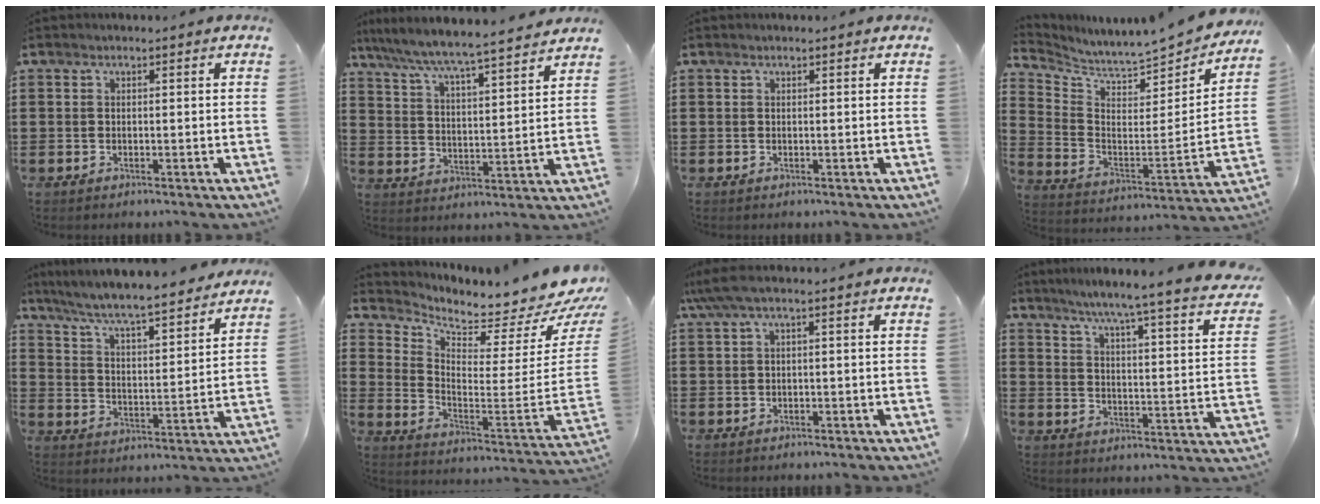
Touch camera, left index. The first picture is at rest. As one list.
[{"total": 5.8, "force": [5.5, -0.5, 1.9], "torque": [-0.062, -0.039, 0.090]}, {"total": 0.0}, {"total": 4.7, "force": [4.6, 0.4, 1.0], "torque": [-0.040, -0.057, 0.070]}, {"total": 6.2, "force": [5.8, -0.1, 2.2], "torque": [-0.070, -0.044, 0.094]}, {"total": 4.1, "force": [3.8, 0.9, 1.2], "torque": [-0.035, -0.066, 0.057]}, {"total": 3.0, "force": [-0.1, 0.5, 3.0], "torque": [-0.067, -0.008, -0.006]}, {"total": 5.1, "force": [4.3, -1.2, 2.5], "torque": [-0.069, -0.045, 0.061]}]